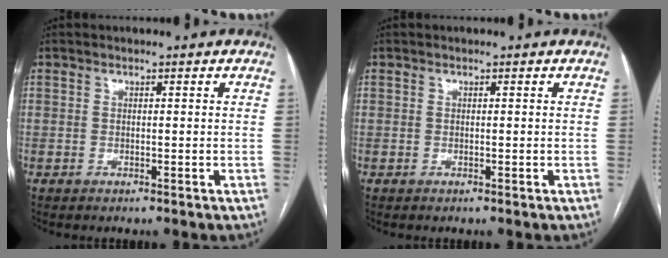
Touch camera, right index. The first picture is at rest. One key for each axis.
{"total": 0.0}